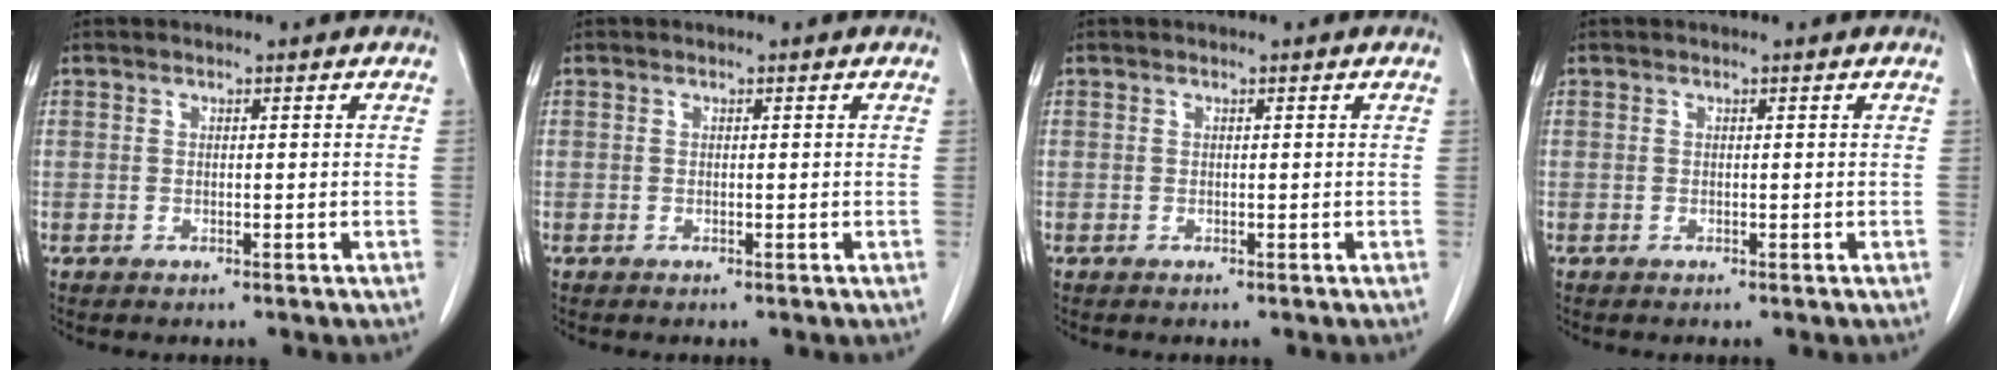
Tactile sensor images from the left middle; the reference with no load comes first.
{"total": 0.0}
{"total": 0.0}
{"total": 0.0}